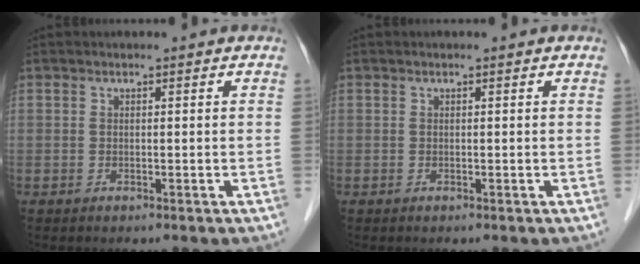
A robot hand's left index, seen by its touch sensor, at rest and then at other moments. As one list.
[{"total": 0.0}]